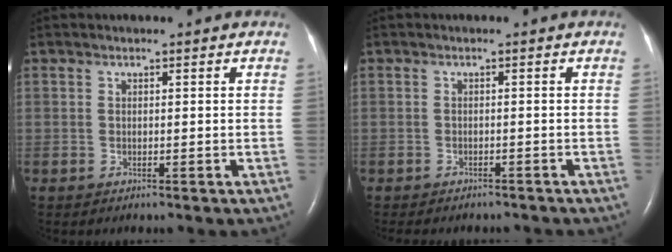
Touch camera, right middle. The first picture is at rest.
{"total": 6.9, "force": [-6.2, 2.1, 2.2], "torque": [-0.025, 0.001, -0.074]}